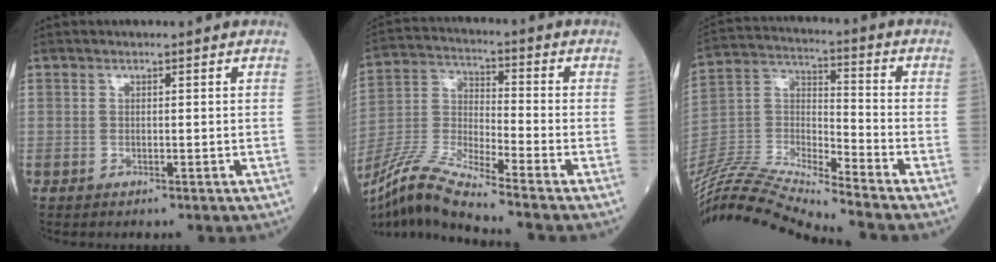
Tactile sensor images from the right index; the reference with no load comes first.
{"total": 13.1, "force": [-10.9, -1.3, 7.1], "torque": [-0.153, -0.016, -0.211]}
{"total": 20.1, "force": [-18.7, -1.5, 7.2], "torque": [-0.151, 0.002, -0.344]}